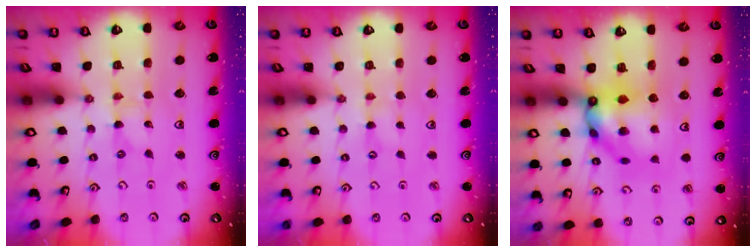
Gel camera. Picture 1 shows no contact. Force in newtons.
{"total": 0.0}
{"total": 11.2, "press": 11.1, "slide": 1.5}